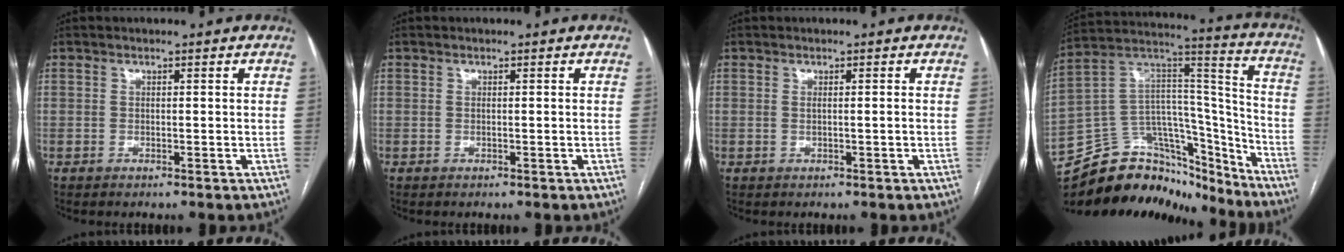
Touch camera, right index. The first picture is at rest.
{"total": 0.0}
{"total": 1.0, "force": [0.0, 0.0, 1.0], "torque": [-0.019, -0.001, 0.003]}
{"total": 24.0, "force": [-20.8, 10.1, 6.3], "torque": [-0.131, 0.078, -0.323]}